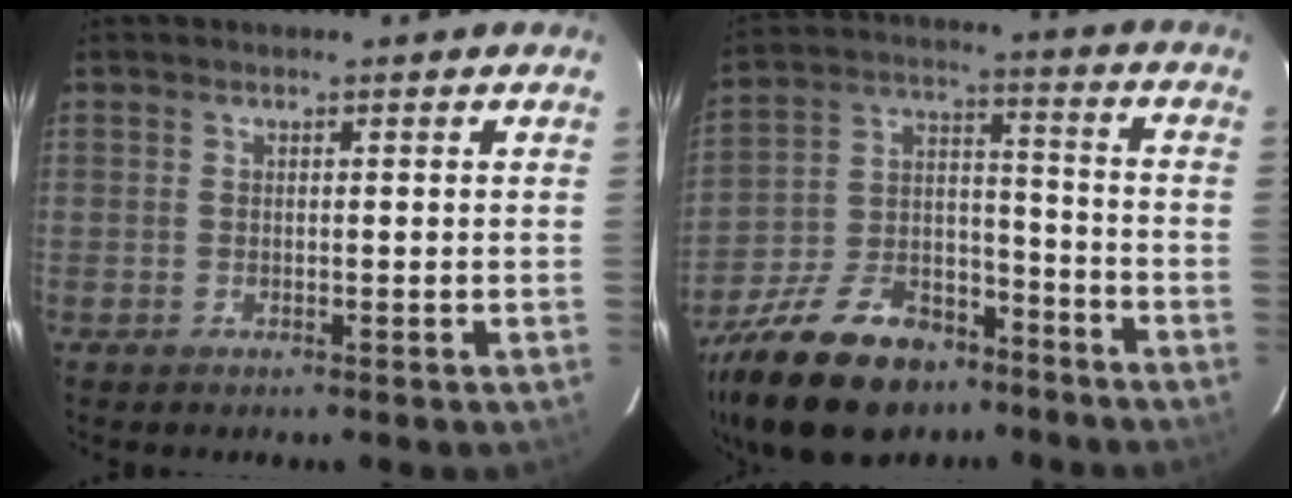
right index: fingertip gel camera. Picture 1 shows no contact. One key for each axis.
{"total": 23.4, "fx": -16.5, "fy": 12.0, "fz": 11.5, "tx": -0.257, "ty": 0.012, "tz": -0.263}